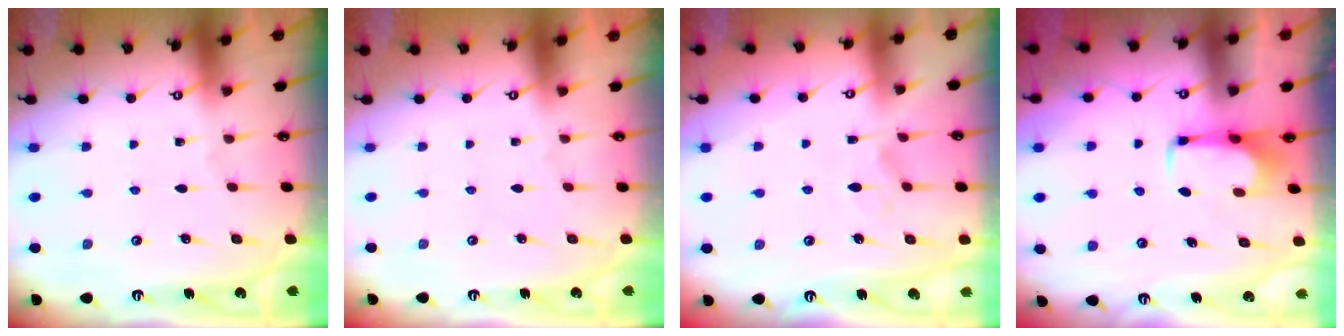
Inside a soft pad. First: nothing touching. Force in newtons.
{"total": 1.5, "press": 1.4, "slide": 0.6}
{"total": 1.9, "press": 1.5, "slide": 1.1}
{"total": 1.5, "press": 1.5, "slide": 0.4}